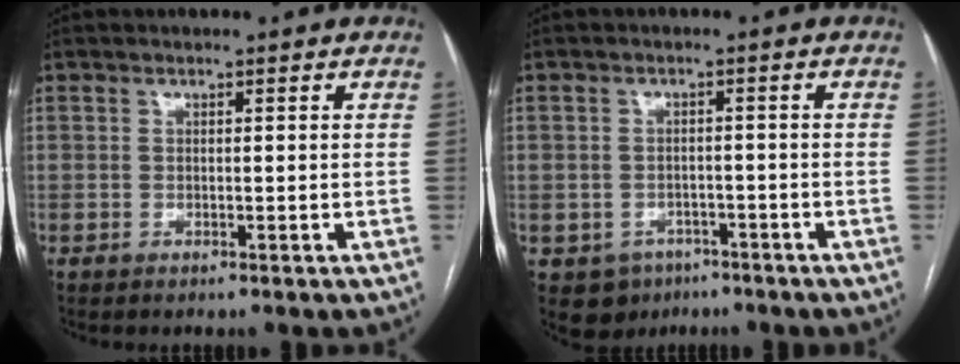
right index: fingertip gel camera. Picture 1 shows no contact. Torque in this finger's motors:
{"motor_torque": [-0.10, 0.04, -0.72, -0.11]}